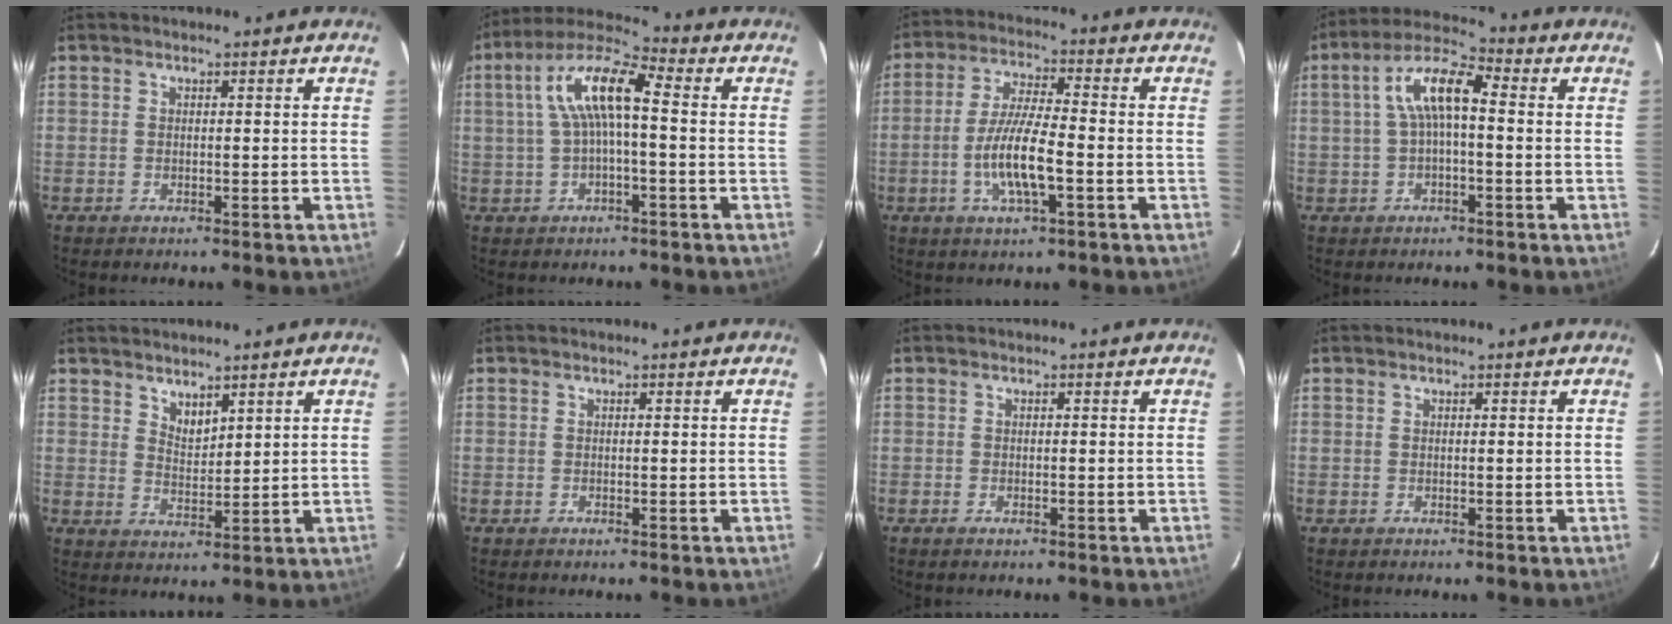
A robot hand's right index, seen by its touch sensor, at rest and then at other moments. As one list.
[{"total": 10.4, "force": [0.7, 2.7, 10.1], "torque": [-0.199, 0.026, 0.010]}, {"total": 9.8, "force": [-2.9, 1.8, 9.2], "torque": [-0.183, -0.003, -0.056]}, {"total": 8.5, "force": [0.3, 2.9, 7.9], "torque": [-0.158, 0.026, 0.006]}, {"total": 3.6, "force": [3.0, 1.5, 1.5], "torque": [-0.020, 0.000, 0.054]}, {"total": 0.0}, {"total": 0.7, "force": [-0.5, 0.3, 0.4], "torque": [-0.008, -0.002, -0.011]}, {"total": 0.0}]